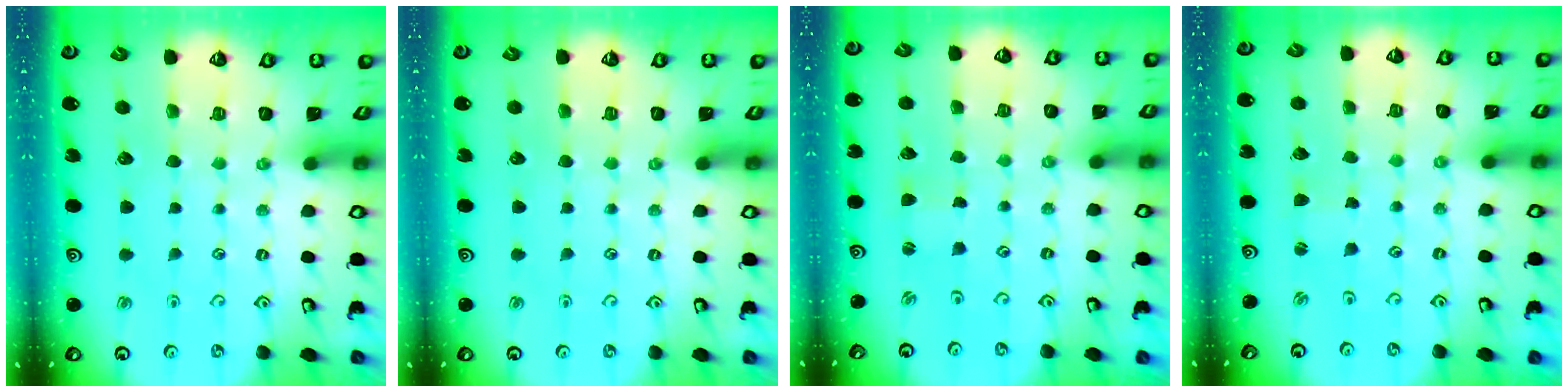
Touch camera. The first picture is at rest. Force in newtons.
{"total": 0.0}
{"total": 1.0, "press": 0.9, "slide": 0.1}
{"total": 1.6, "press": 1.6, "slide": 0.1}